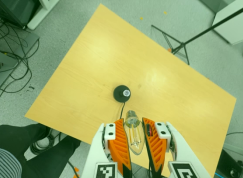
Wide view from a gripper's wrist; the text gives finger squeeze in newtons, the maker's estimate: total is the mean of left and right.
{"total": 20.6, "left": 22.8, "right": 18.4}